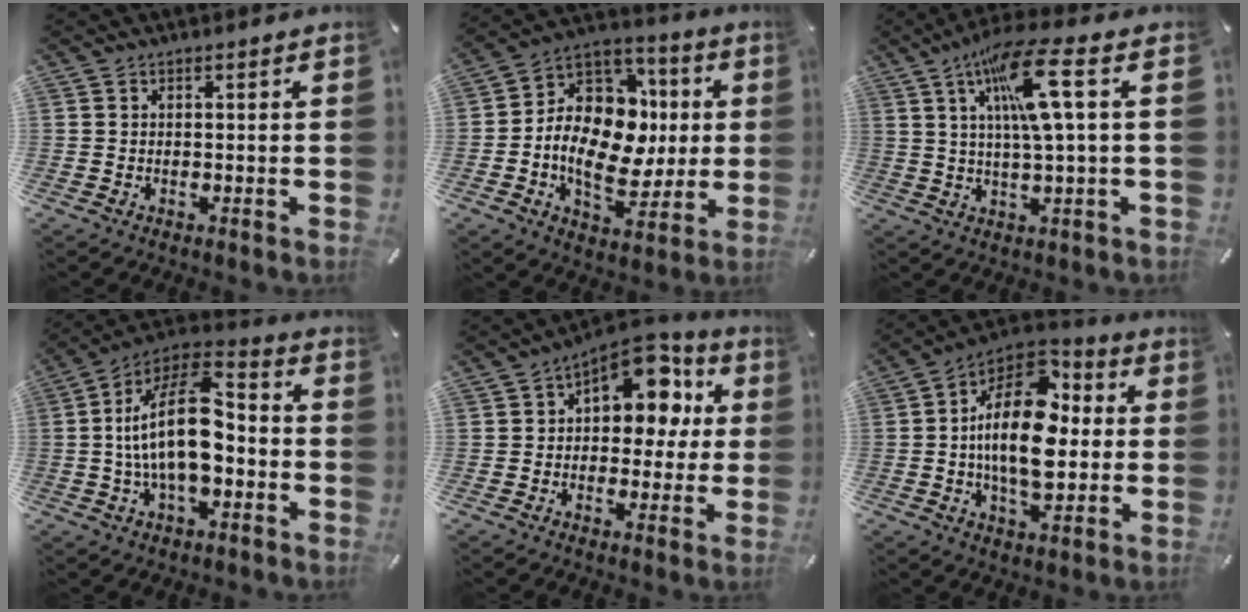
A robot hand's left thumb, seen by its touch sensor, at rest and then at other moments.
{"total": 17.1, "force": [-0.9, 13.5, 10.5], "torque": [-0.192, -0.009, -0.011]}
{"total": 14.0, "force": [5.0, 1.9, 12.9], "torque": [-0.246, -0.003, 0.080]}
{"total": 18.9, "force": [-1.7, 10.0, 16.0], "torque": [-0.311, 0.004, -0.034]}
{"total": 12.6, "force": [5.2, 8.5, 7.6], "torque": [-0.101, -0.036, 0.093]}
{"total": 19.4, "force": [0.9, 11.8, 15.4], "torque": [-0.277, -0.010, 0.011]}